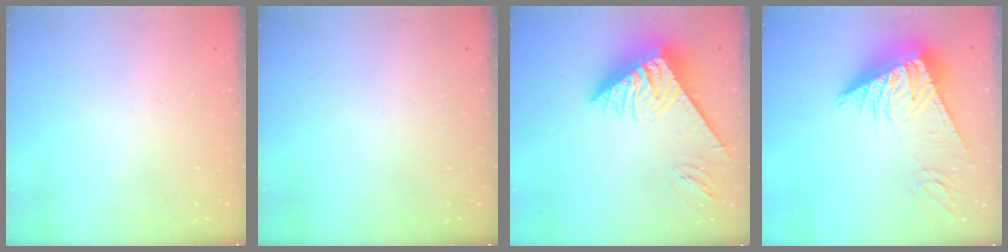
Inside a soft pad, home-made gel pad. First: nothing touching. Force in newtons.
{"total": 0.0}
{"total": 12.9, "press": 12.8, "slide": 1.3}
{"total": 14.1, "press": 13.9, "slide": 2.1}